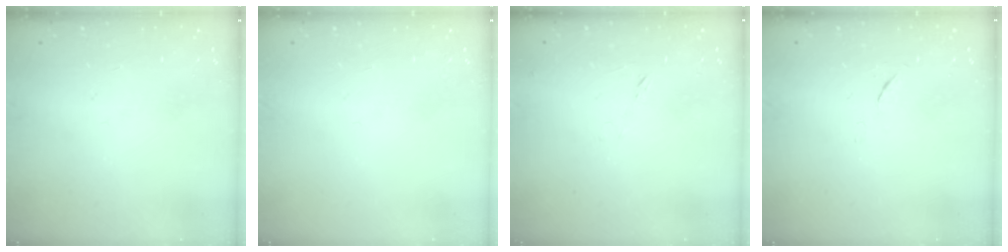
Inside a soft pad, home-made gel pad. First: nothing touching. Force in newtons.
{"total": 0.0}
{"total": 7.2, "press": 7.1, "slide": 0.6}
{"total": 3.5, "press": 3.4, "slide": 0.6}